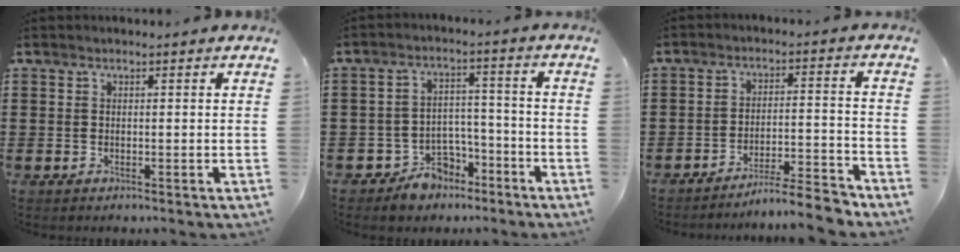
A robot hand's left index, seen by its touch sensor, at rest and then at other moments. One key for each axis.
{"total": 5.6, "fx": -4.7, "fy": 2.9, "fz": 1.0, "tx": -0.022, "ty": 0.019, "tz": -0.091}
{"total": 6.5, "fx": -6.2, "fy": -0.3, "fz": 2.0, "tx": -0.026, "ty": 0.000, "tz": -0.117}